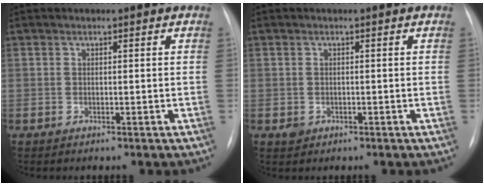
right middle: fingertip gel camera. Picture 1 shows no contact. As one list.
[{"total": 1.2, "force": [-0.5, 1.0, 0.3], "torque": [-0.003, 0.003, -0.004]}]